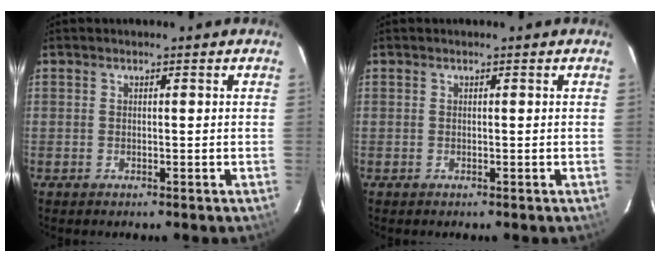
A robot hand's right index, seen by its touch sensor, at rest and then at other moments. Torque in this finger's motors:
{"motor_torque": [0.03, 0.02, 0.00, 0.00]}